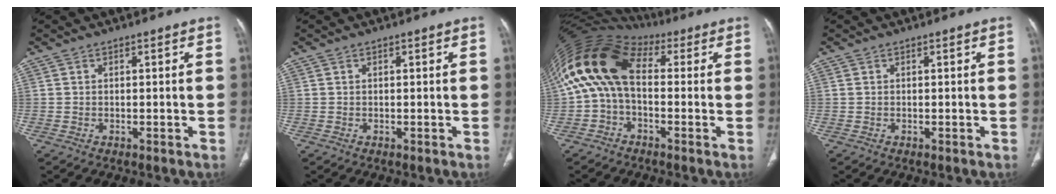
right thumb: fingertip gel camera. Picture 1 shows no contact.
{"total": 0.0}
{"total": 14.4, "force": [2.0, 8.9, 11.2], "torque": [-0.218, 0.050, 0.026]}
{"total": 0.0}